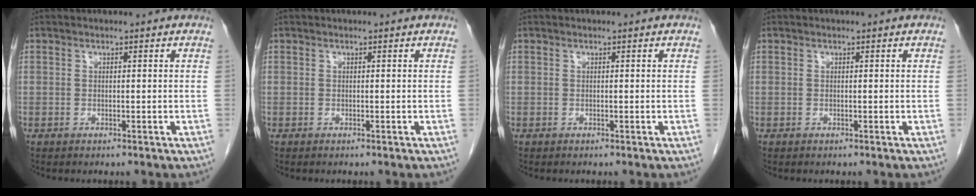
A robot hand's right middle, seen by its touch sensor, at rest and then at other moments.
{"total": 0.0}
{"total": 0.0}
{"total": 0.0}